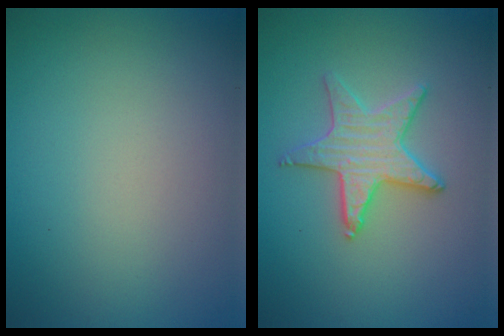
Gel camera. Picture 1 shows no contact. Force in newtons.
{"total": 3.3, "press": 3.3, "slide": 0.1}